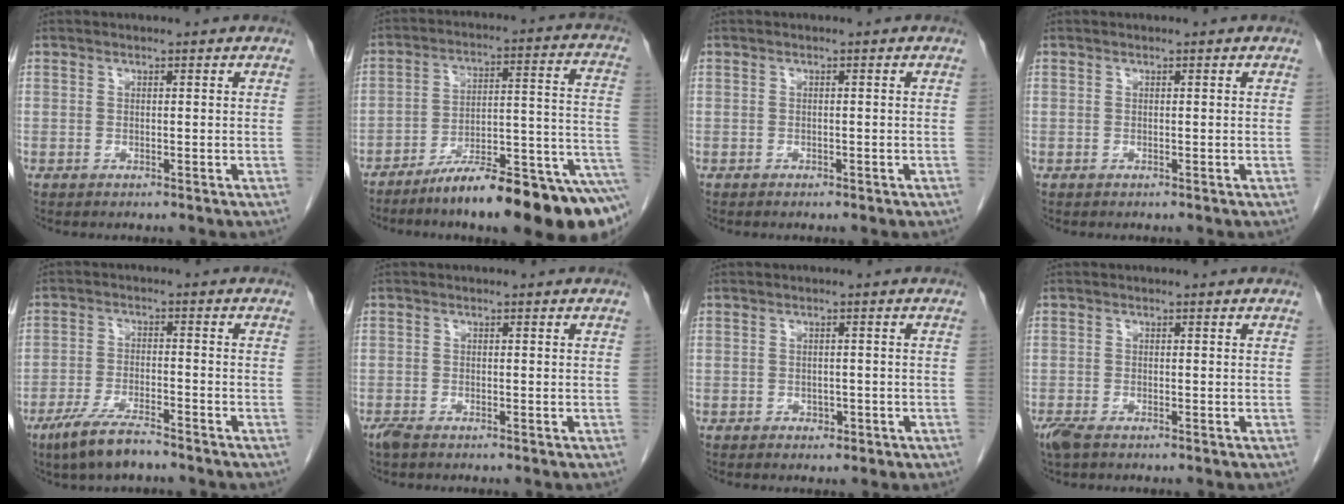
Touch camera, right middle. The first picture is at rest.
{"total": 19.5, "force": [-12.5, 2.1, 14.8], "torque": [-0.137, 0.032, -0.194]}
{"total": 0.9, "force": [-0.7, 0.3, 0.5], "torque": [-0.013, -0.002, -0.005]}
{"total": 0.0}
{"total": 7.2, "force": [-5.5, 1.1, 4.6], "torque": [-0.098, -0.017, -0.101]}
{"total": 1.7, "force": [-1.3, 0.4, 0.9], "torque": [-0.027, -0.006, -0.025]}
{"total": 1.6, "force": [-0.8, 1.0, 0.9], "torque": [-0.014, 0.001, -0.004]}
{"total": 2.8, "force": [-2.0, 0.8, 1.7], "torque": [-0.044, -0.010, -0.036]}